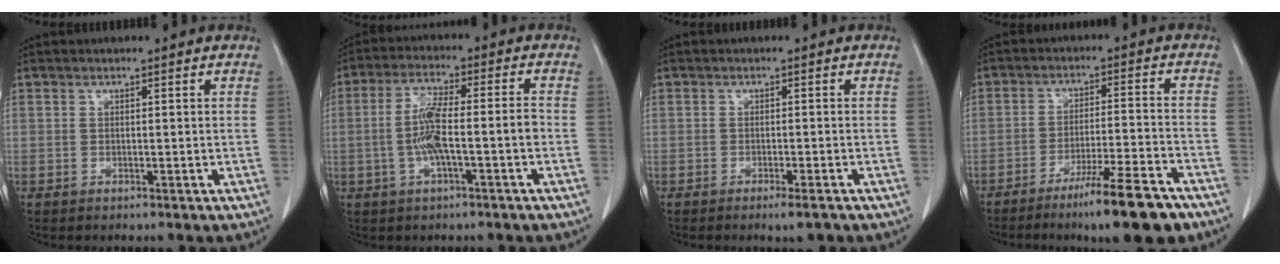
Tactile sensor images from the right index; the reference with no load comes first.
{"total": 8.0, "force": [-1.7, 0.9, 7.8], "torque": [-0.152, 0.016, -0.032]}
{"total": 2.5, "force": [-1.8, 0.2, 1.7], "torque": [-0.022, -0.003, -0.025]}
{"total": 12.4, "force": [-9.0, 0.7, 8.5], "torque": [-0.125, -0.015, -0.141]}